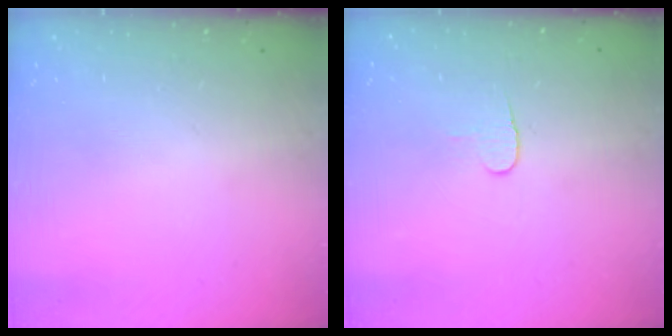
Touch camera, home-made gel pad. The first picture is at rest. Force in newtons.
{"total": 4.1, "press": 4.1, "slide": 0.4}